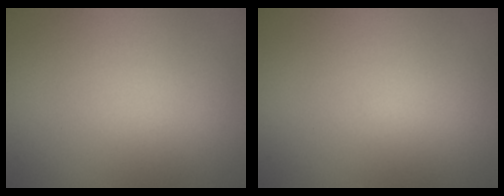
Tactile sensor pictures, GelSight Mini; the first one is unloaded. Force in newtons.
{"total": 0.0}